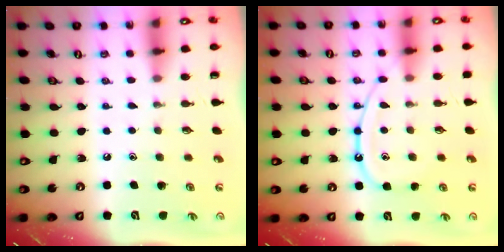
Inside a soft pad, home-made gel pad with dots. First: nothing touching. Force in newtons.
{"total": 11.9, "press": 11.8, "slide": 1.1}